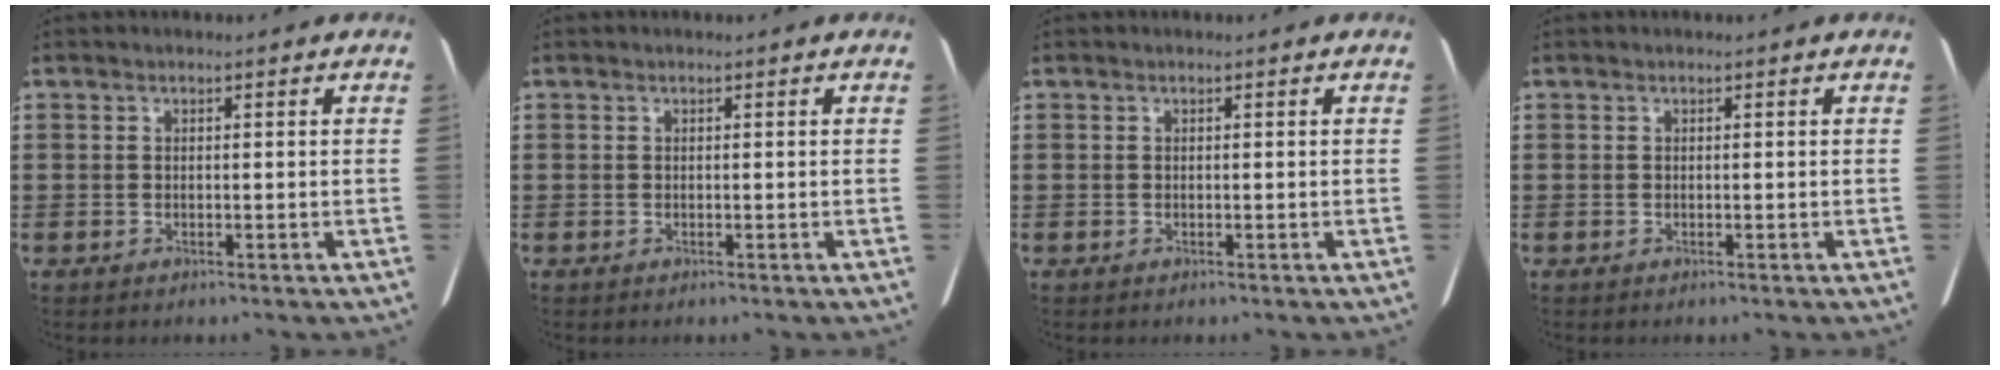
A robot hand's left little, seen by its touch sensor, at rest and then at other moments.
{"total": 0.0}
{"total": 0.0}
{"total": 0.0}